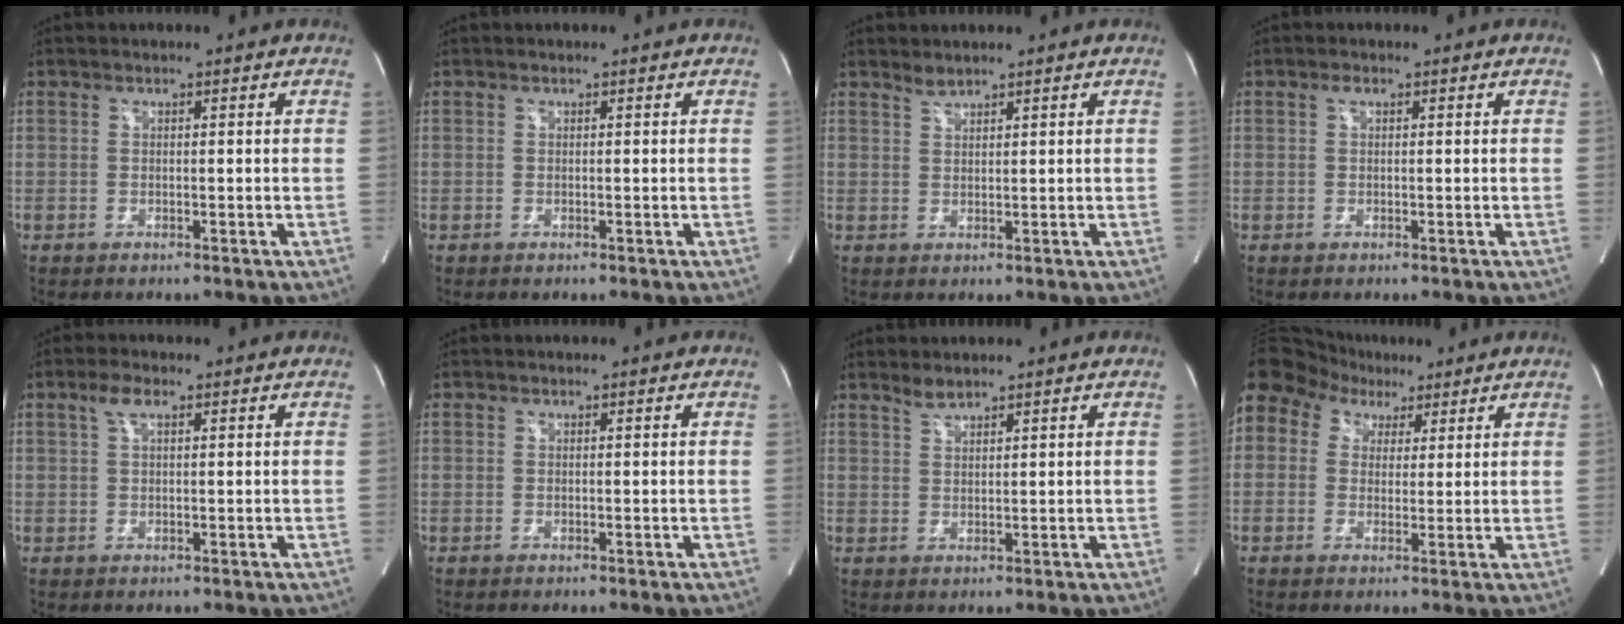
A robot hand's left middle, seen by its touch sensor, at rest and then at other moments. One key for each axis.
{"total": 0.0}
{"total": 1.4, "fx": 1.4, "fy": 0.1, "fz": 0.3, "tx": -0.007, "ty": 0.000, "tz": 0.032}
{"total": 0.6, "fx": 0.3, "fy": 0.2, "fz": 0.5, "tx": -0.009, "ty": 0.002, "tz": 0.004}
{"total": 2.5, "fx": 1.3, "fy": 0.8, "fz": 2.0, "tx": -0.046, "ty": 0.012, "tz": 0.027}
{"total": 0.0}
{"total": 1.8, "fx": 1.7, "fy": 0.1, "fz": 0.5, "tx": -0.011, "ty": 0.001, "tz": 0.038}
{"total": 16.6, "fx": 8.6, "fy": 12.5, "fz": 6.6, "tx": -0.218, "ty": 0.087, "tz": 0.168}